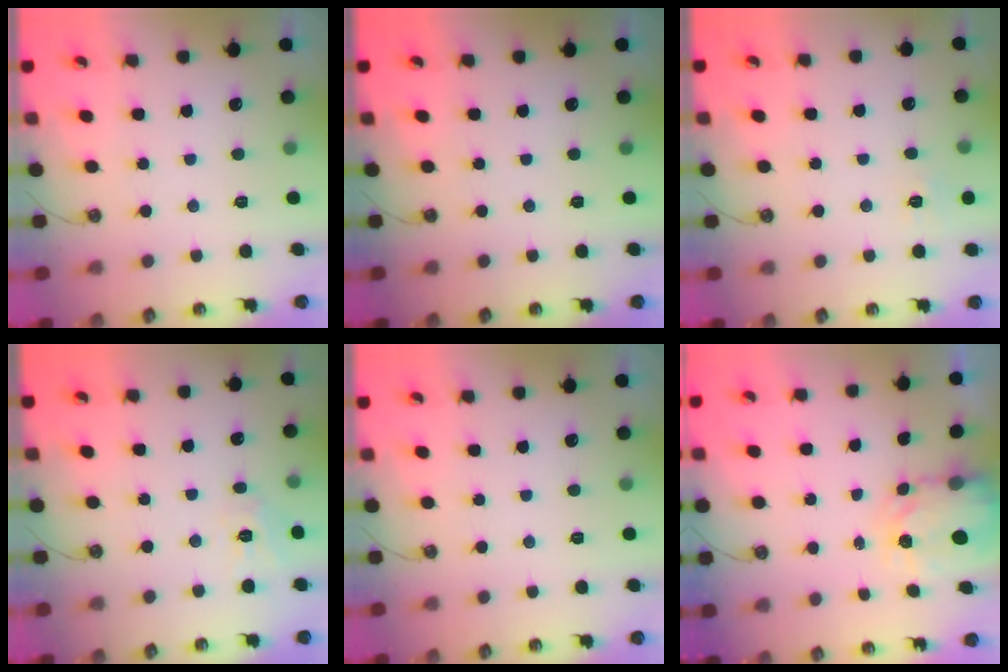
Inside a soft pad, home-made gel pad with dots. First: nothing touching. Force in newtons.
{"total": 0.0}
{"total": 5.0, "press": 4.9, "slide": 0.6}
{"total": 6.5, "press": 6.4, "slide": 0.5}
{"total": 0.0}
{"total": 4.0, "press": 4.0, "slide": 0.2}